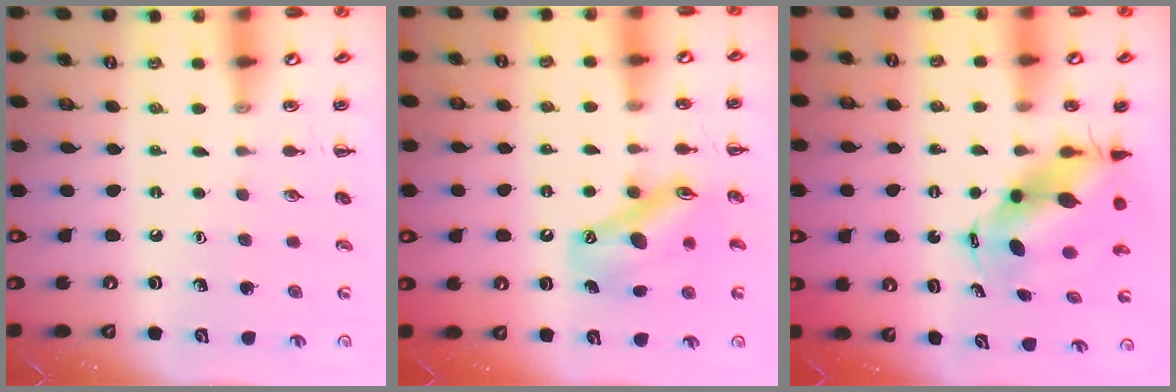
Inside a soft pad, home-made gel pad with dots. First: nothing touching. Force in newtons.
{"total": 12.1, "press": 11.7, "slide": 3.3}
{"total": 7.7, "press": 7.4, "slide": 2.3}